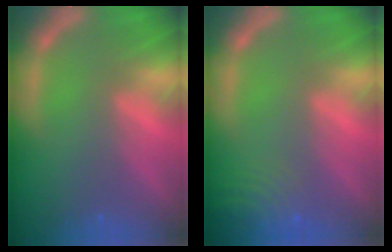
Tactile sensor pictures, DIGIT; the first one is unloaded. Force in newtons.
{"total": 7.0}